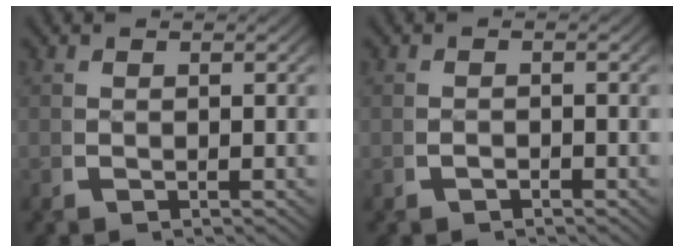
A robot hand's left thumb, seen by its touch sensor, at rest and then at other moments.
{"total": 0.6, "force": [-0.6, 0.2, 0.1], "torque": [-0.006, -0.004, -0.008]}